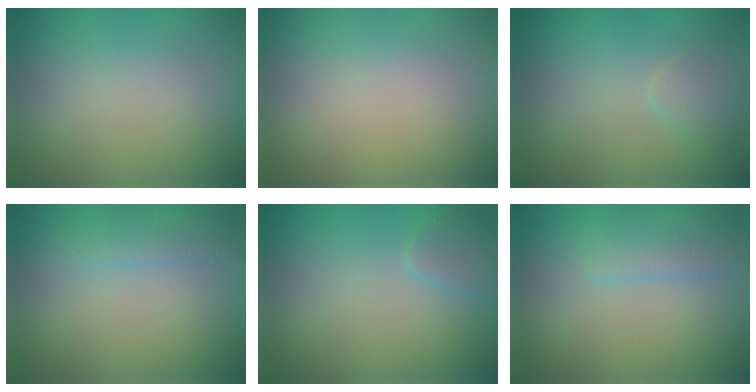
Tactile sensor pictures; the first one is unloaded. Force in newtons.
{"total": 0.0}
{"total": 1.3, "press": 1.3, "slide": 0.1}
{"total": 1.7, "press": 1.7, "slide": 0.1}
{"total": 1.4, "press": 1.4, "slide": 0.1}
{"total": 2.3, "press": 2.3, "slide": 0.1}